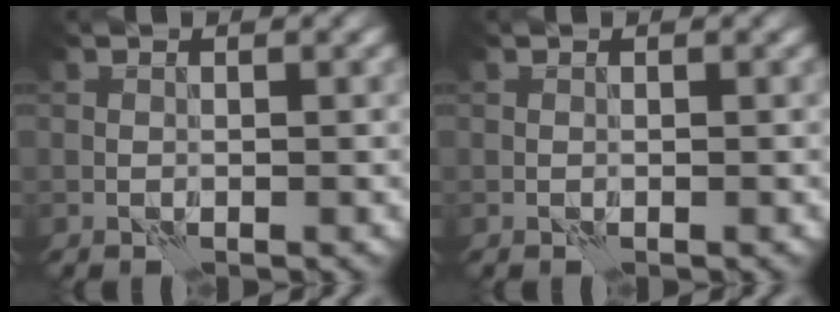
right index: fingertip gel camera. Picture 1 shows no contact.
{"total": 0.0}